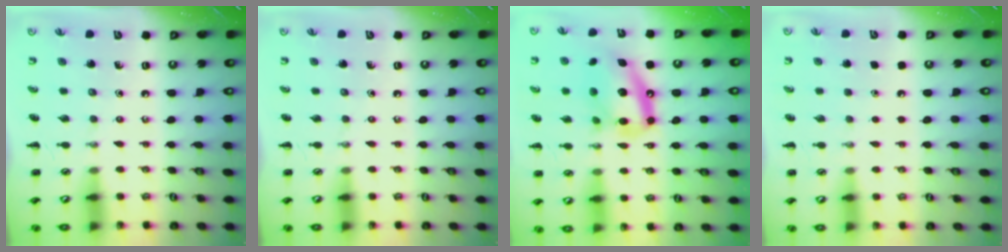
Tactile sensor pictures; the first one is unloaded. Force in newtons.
{"total": 0.0}
{"total": 15.3, "press": 14.9, "slide": 3.3}
{"total": 1.8, "press": 1.8, "slide": 0.1}